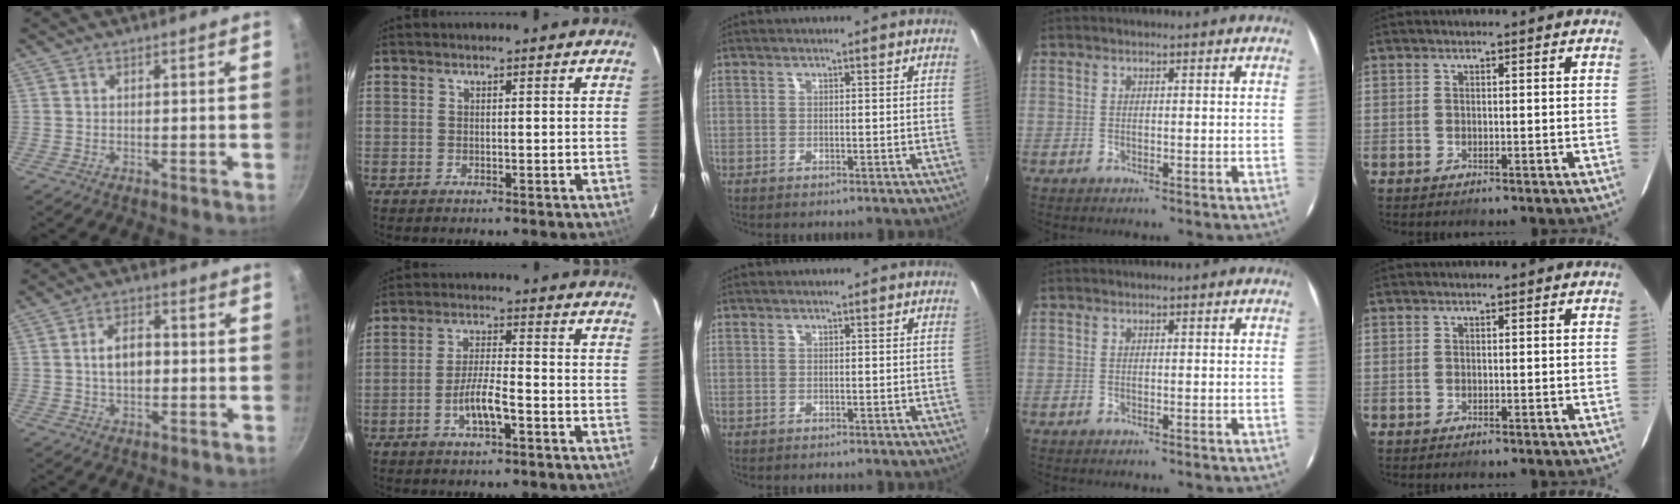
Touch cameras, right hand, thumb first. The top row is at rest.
{"thumb": {"total": 6.2, "force": [-0.1, 3.8, 4.9], "torque": [-0.069, 0.017, -0.005]}, "index": {"total": 5.7, "force": [-2.8, 1.1, 4.8], "torque": [-0.096, 0.000, -0.051]}}